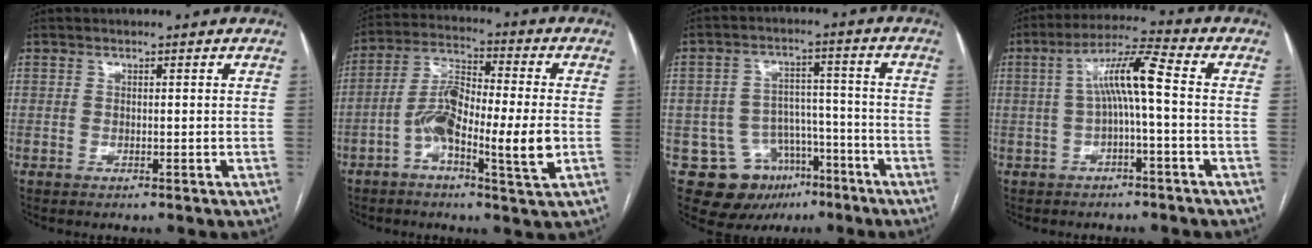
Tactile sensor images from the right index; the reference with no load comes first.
{"total": 11.9, "force": [-3.1, 1.9, 11.3], "torque": [-0.214, 0.010, -0.059]}
{"total": 11.1, "force": [-6.1, 8.7, 3.4], "torque": [-0.051, 0.037, -0.081]}
{"total": 7.9, "force": [0.0, 0.3, 7.9], "torque": [-0.141, 0.030, -0.001]}